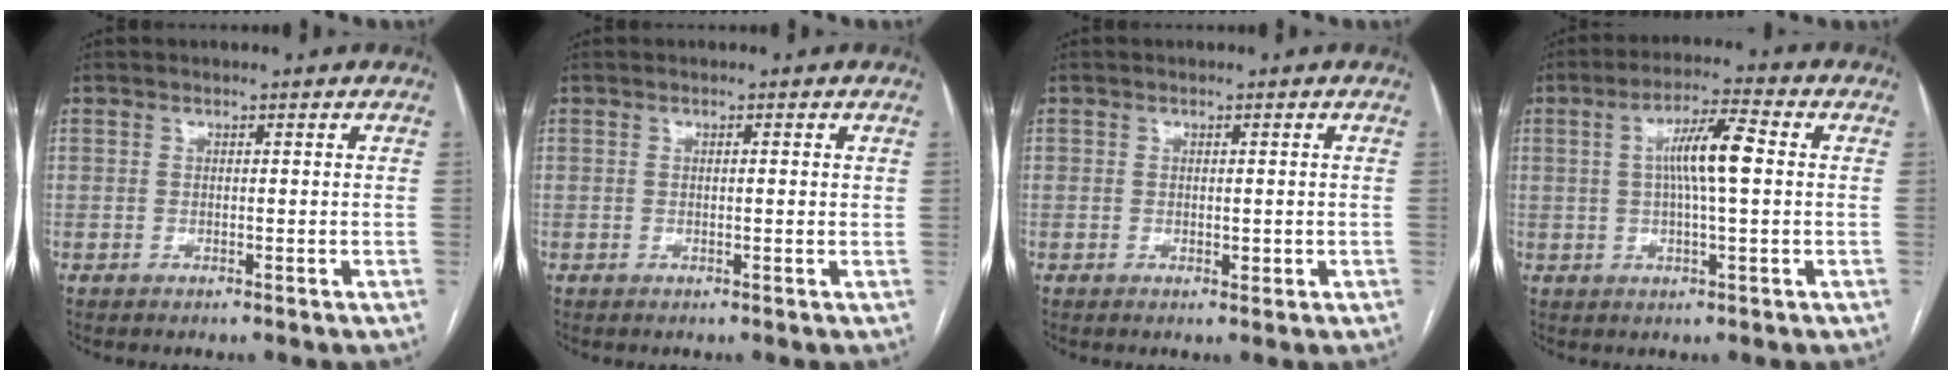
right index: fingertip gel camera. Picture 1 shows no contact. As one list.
[{"total": 1.0, "force": [0.5, 0.3, 0.9], "torque": [-0.016, 0.002, 0.006]}, {"total": 1.4, "force": [-0.1, 1.0, 0.9], "torque": [-0.009, -0.002, 0.001]}, {"total": 7.9, "force": [1.0, 0.9, 7.8], "torque": [-0.142, 0.012, 0.015]}]